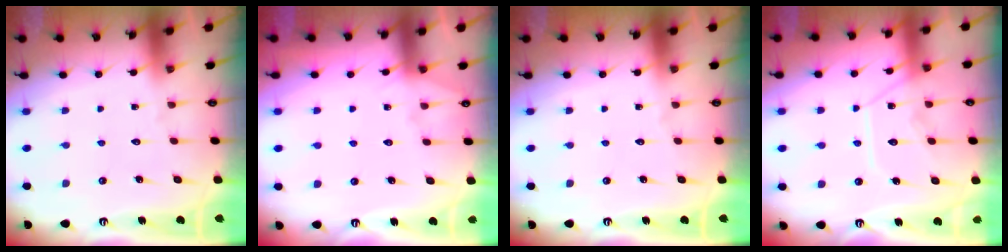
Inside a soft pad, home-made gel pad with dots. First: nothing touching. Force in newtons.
{"total": 4.0, "press": 3.9, "slide": 0.5}
{"total": 0.0}
{"total": 12.2, "press": 12.2, "slide": 1.2}